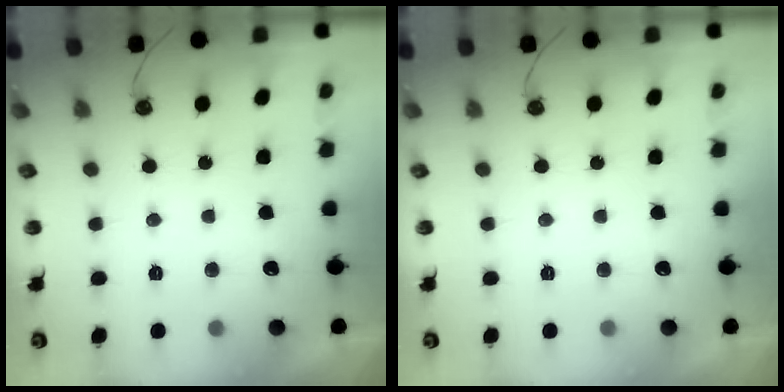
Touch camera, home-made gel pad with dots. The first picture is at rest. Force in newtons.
{"total": 0.0}